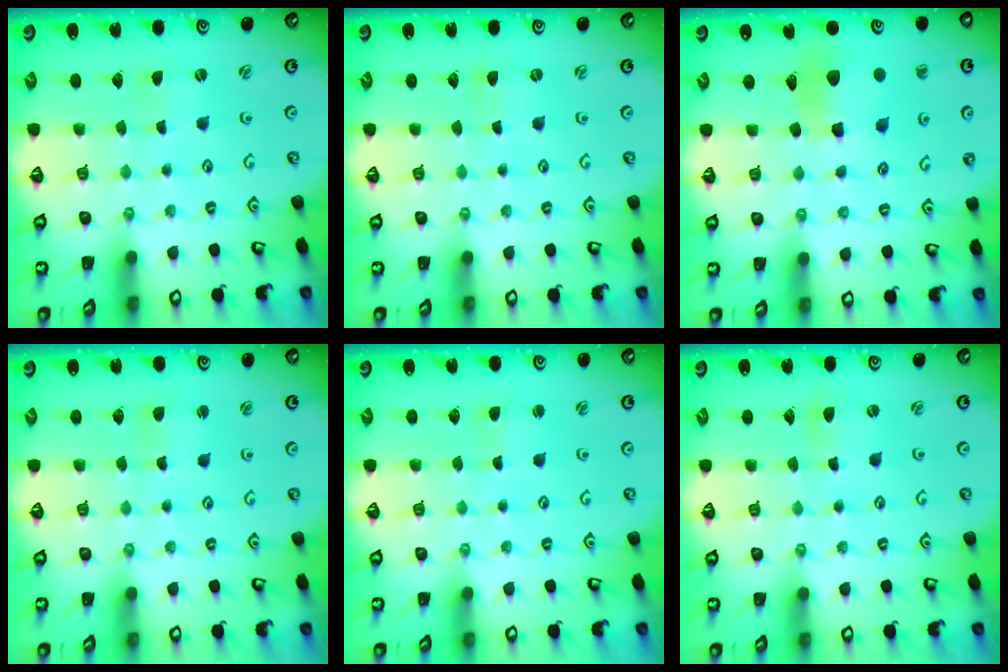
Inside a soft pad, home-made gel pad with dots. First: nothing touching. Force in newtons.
{"total": 0.0}
{"total": 9.7, "press": 9.6, "slide": 1.5}
{"total": 1.8, "press": 1.7, "slide": 0.4}
{"total": 0.7, "press": 0.7, "slide": 0.1}
{"total": 1.2, "press": 1.2, "slide": 0.3}